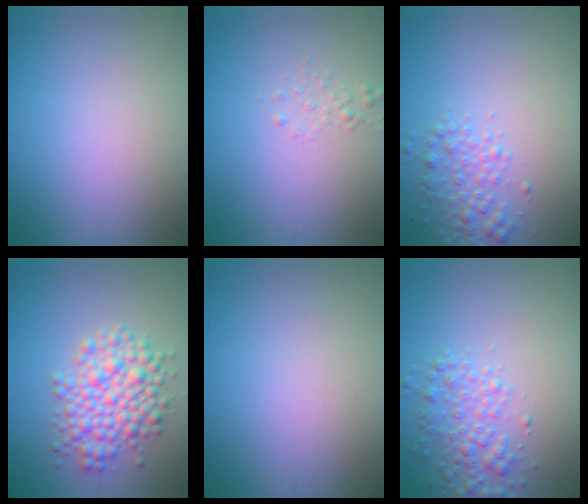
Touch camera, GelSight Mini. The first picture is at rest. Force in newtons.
{"total": 0.7, "press": 0.7, "slide": 0.1}
{"total": 2.5, "press": 2.5, "slide": 0.1}
{"total": 5.1, "press": 5.1, "slide": 0.2}
{"total": 0.0}
{"total": 3.0, "press": 3.0, "slide": 0.1}